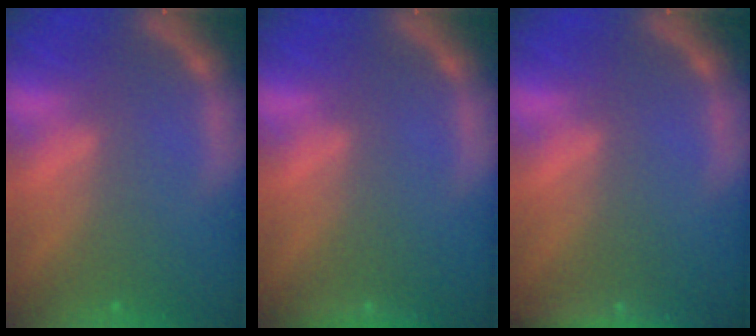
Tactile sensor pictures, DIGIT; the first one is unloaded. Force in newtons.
{"total": 1.4}
{"total": 4.0}